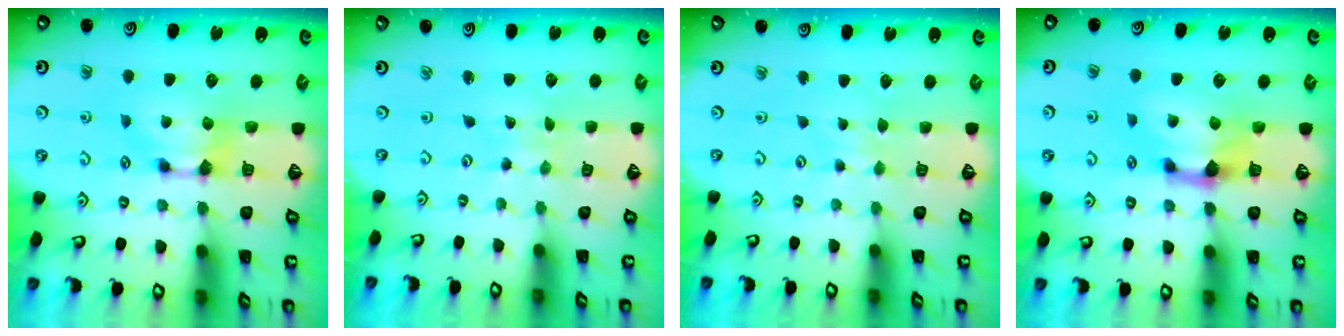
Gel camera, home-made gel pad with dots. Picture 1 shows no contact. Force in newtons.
{"total": 6.7, "press": 6.6, "slide": 0.5}
{"total": 3.3, "press": 3.2, "slide": 0.5}
{"total": 2.5, "press": 2.0, "slide": 1.5}